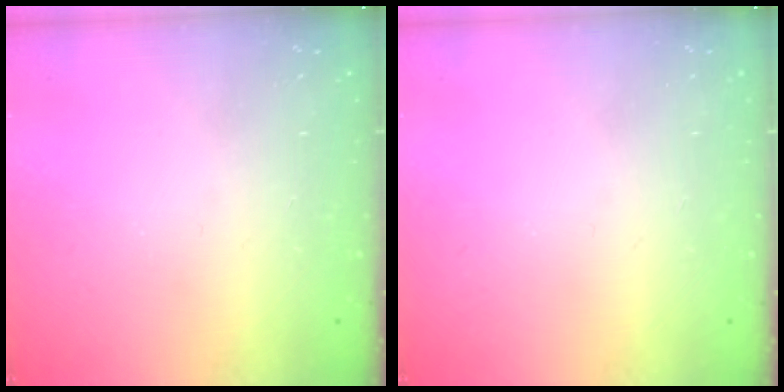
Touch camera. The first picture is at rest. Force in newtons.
{"total": 0.0}